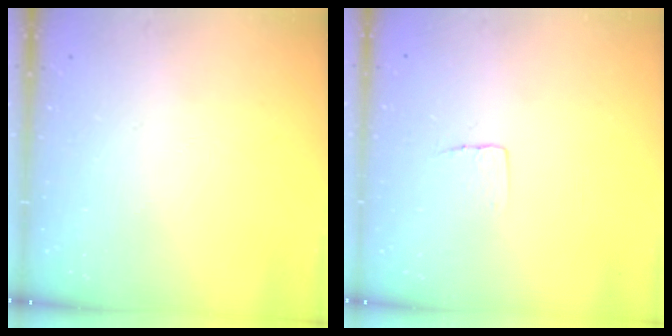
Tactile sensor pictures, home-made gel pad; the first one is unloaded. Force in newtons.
{"total": 4.1, "press": 4.1, "slide": 0.3}